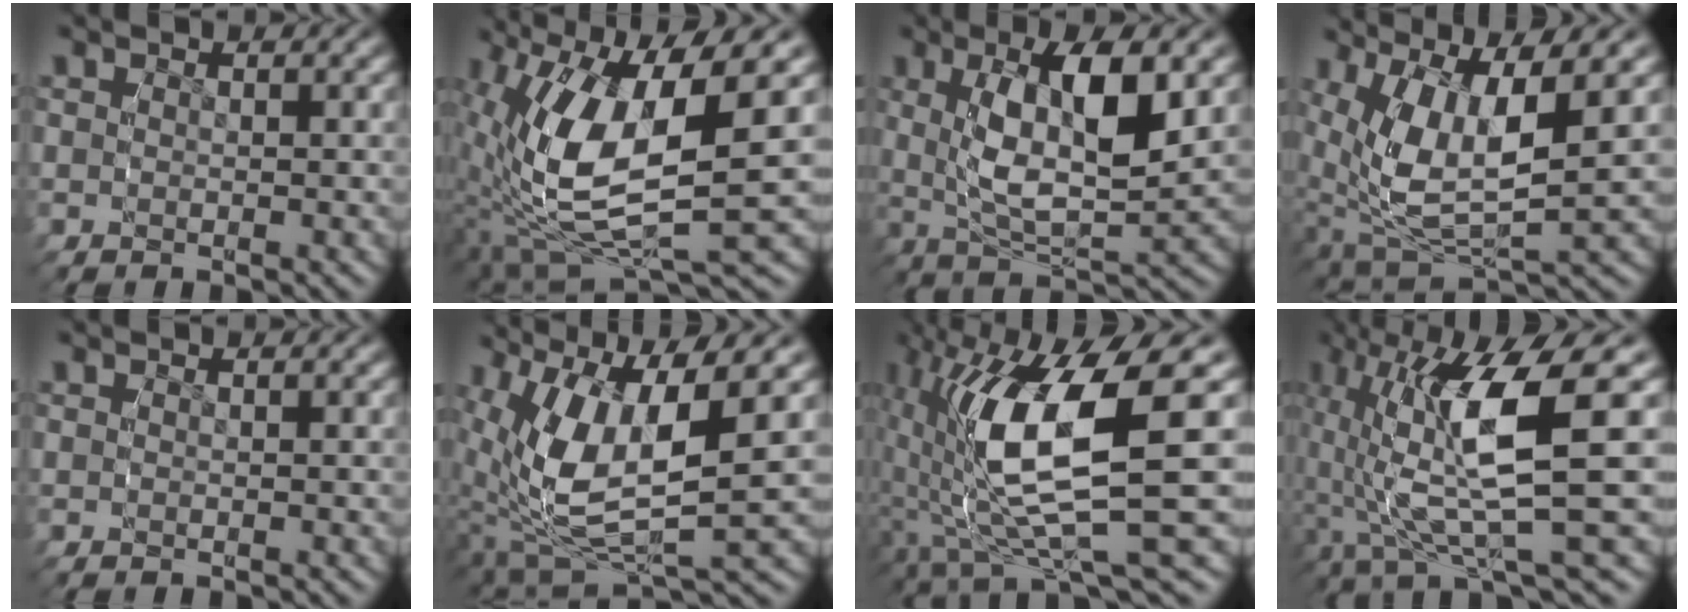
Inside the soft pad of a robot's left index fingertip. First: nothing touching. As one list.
[{"total": 13.7, "force": [-1.2, 7.3, 11.5], "torque": [-0.232, -0.039, 0.001]}, {"total": 8.6, "force": [0.6, 4.2, 7.5], "torque": [-0.153, -0.016, 0.021]}, {"total": 10.5, "force": [-0.1, 6.6, 8.2], "torque": [-0.181, -0.033, 0.013]}, {"total": 0.0}, {"total": 11.9, "force": [-0.5, 7.0, 9.6], "torque": [-0.200, -0.038, 0.009]}, {"total": 12.5, "force": [-0.7, 5.2, 11.4], "torque": [-0.224, -0.016, -0.002]}, {"total": 11.2, "force": [0.0, 4.2, 10.4], "torque": [-0.188, -0.004, 0.001]}]